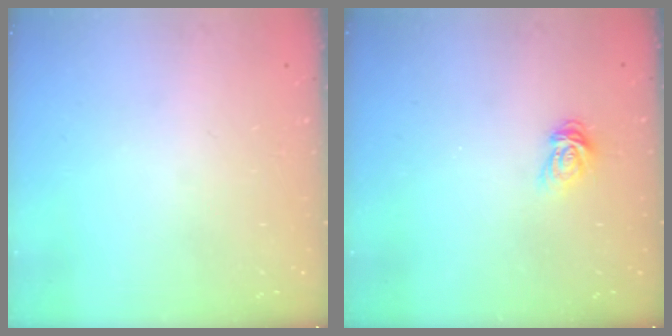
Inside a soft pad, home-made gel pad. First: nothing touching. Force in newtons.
{"total": 5.9, "press": 5.8, "slide": 0.9}